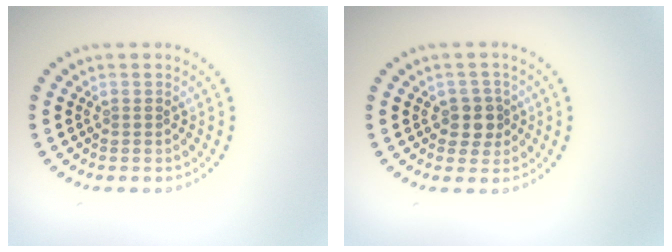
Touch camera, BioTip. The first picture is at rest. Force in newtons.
{"total": 2.2, "press": 2.0, "slide": 1.0}